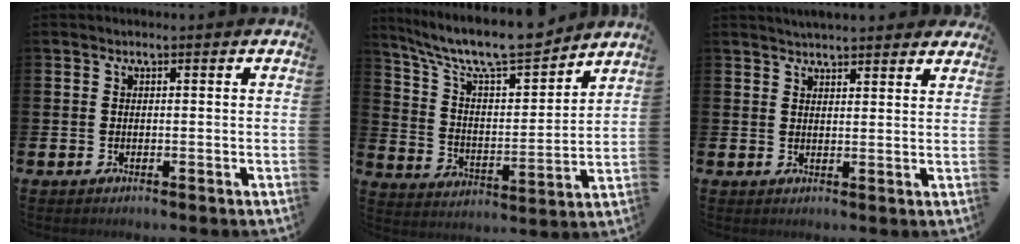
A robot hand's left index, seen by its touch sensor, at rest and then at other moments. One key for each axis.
{"total": 10.2, "fx": 9.4, "fy": 1.8, "fz": 3.7, "tx": -0.101, "ty": -0.067, "tz": 0.160}
{"total": 3.7, "fx": 3.6, "fy": 0.4, "fz": 0.5, "tx": -0.010, "ty": -0.015, "tz": 0.067}